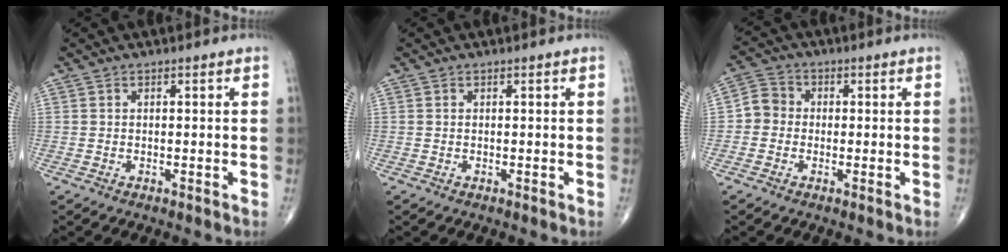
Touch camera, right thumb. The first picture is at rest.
{"total": 0.0}
{"total": 4.4, "force": [-0.6, 4.1, 1.5], "torque": [-0.011, 0.013, -0.024]}